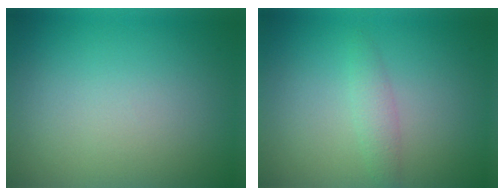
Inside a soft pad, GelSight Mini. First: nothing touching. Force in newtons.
{"total": 1.5, "press": 1.5, "slide": 0.0}